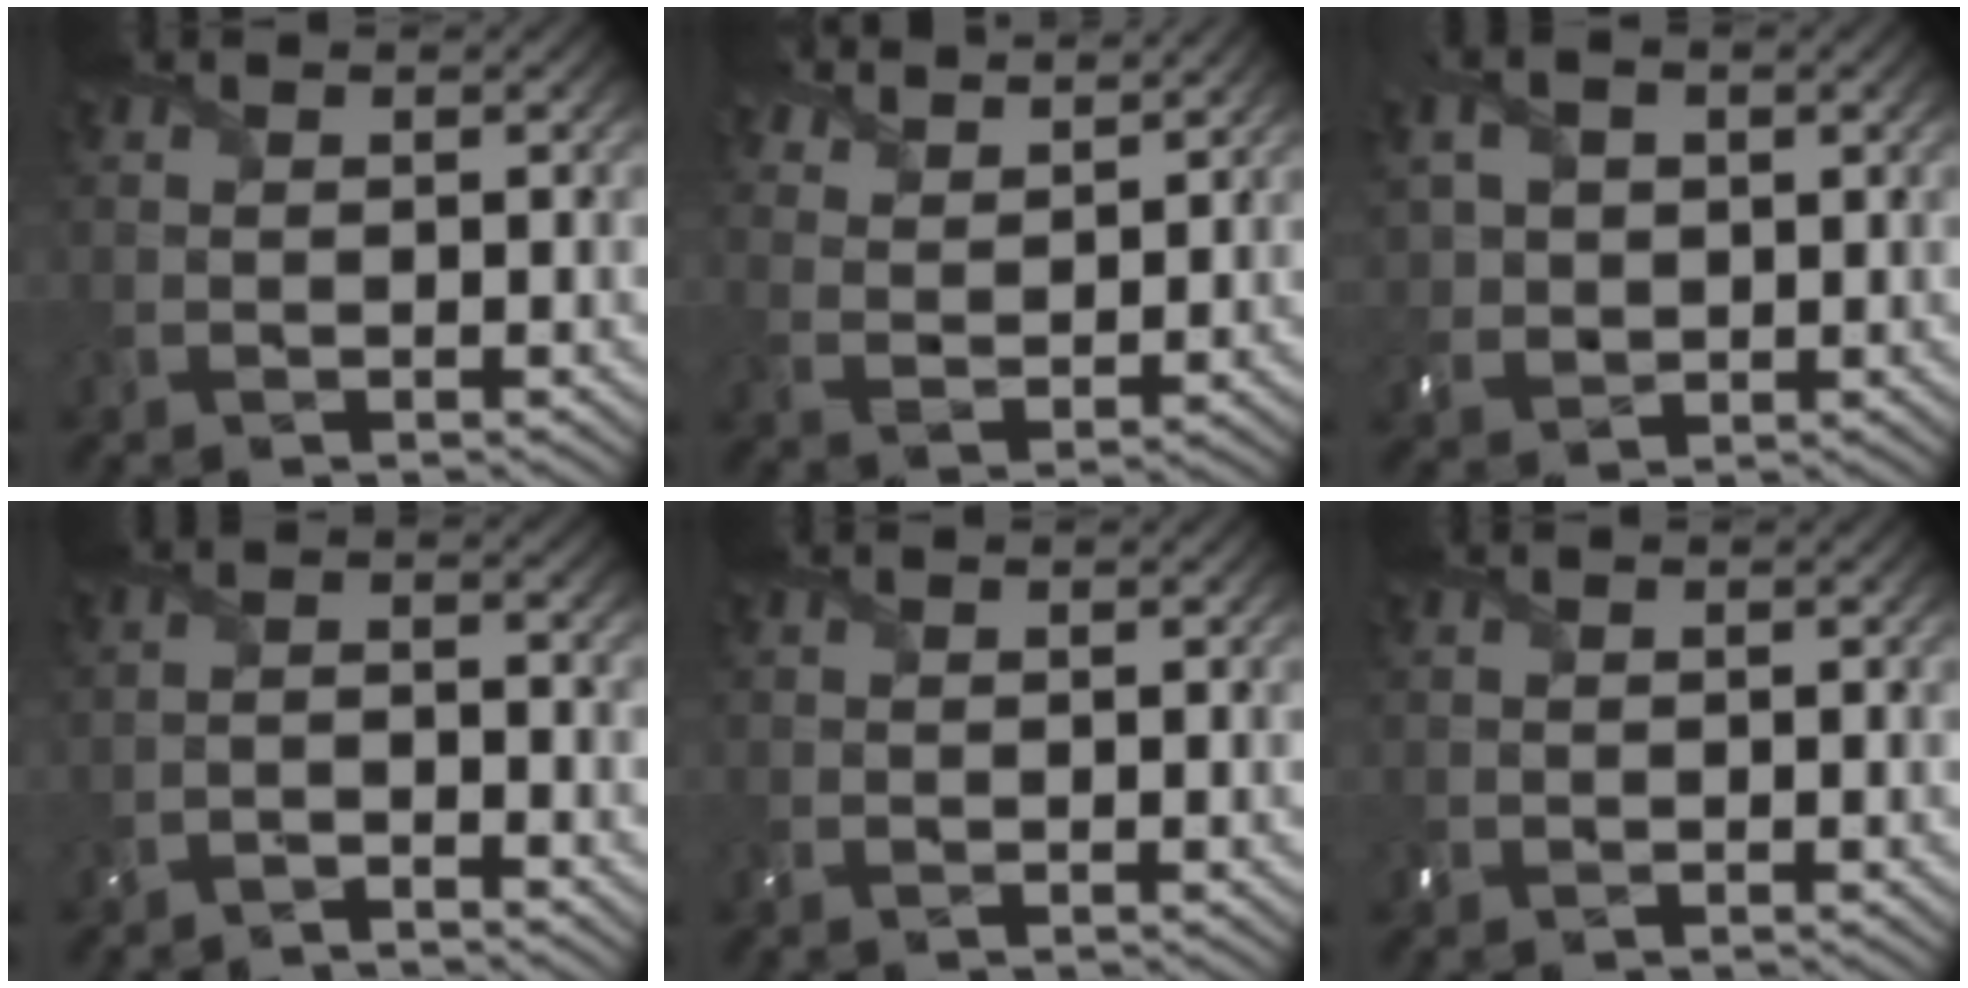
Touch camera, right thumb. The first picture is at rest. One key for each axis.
{"total": 7.4, "fx": 6.4, "fy": 2.3, "fz": 3.1, "tx": -0.074, "ty": -0.008, "tz": 0.126}
{"total": 5.8, "fx": 1.7, "fy": 4.2, "fz": 3.6, "tx": -0.100, "ty": 0.002, "tz": 0.033}
{"total": 2.9, "fx": -2.8, "fy": 0.2, "fz": 1.0, "tx": -0.021, "ty": 0.001, "tz": -0.061}
{"total": 0.5, "fx": -0.1, "fy": 0.4, "fz": 0.4, "tx": -0.010, "ty": 0.000, "tz": -0.003}
{"total": 0.6, "fx": -0.1, "fy": 0.5, "fz": 0.2, "tx": -0.007, "ty": 0.000, "tz": -0.002}